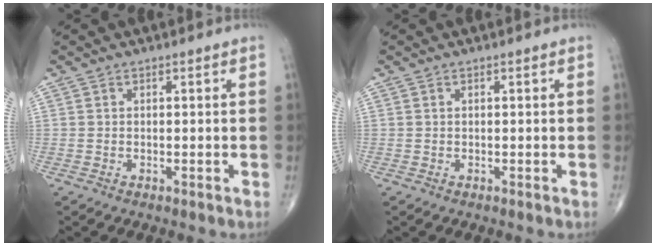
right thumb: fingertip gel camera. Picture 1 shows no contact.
{"total": 0.0}